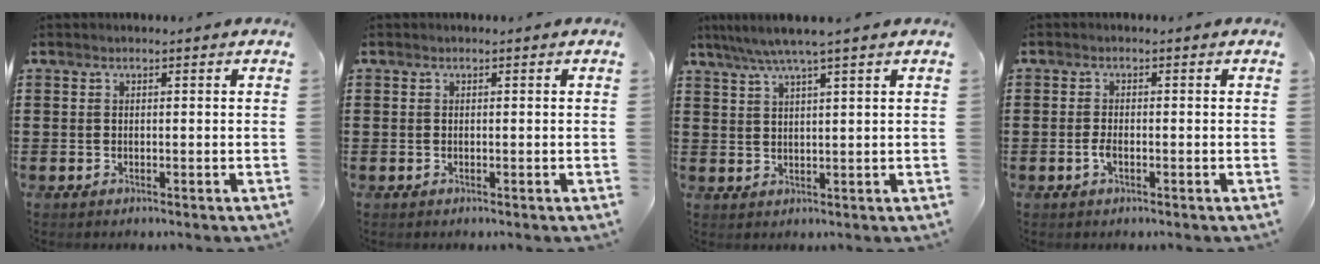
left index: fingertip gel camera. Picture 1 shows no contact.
{"total": 0.0}
{"total": 4.1, "force": [2.9, -0.4, 2.8], "torque": [-0.061, -0.005, 0.050]}
{"total": 1.7, "force": [-0.6, 0.6, 1.5], "torque": [-0.045, -0.006, -0.015]}